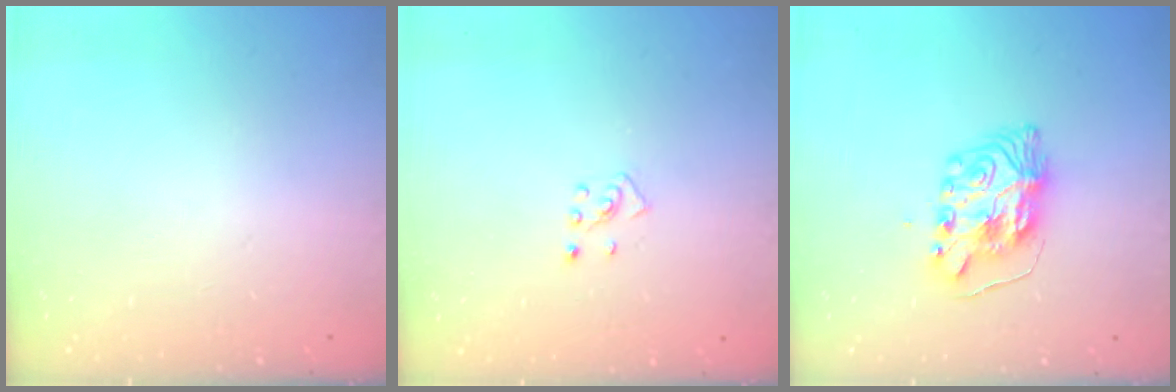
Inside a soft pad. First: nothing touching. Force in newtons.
{"total": 2.7, "press": 2.6, "slide": 0.9}
{"total": 8.1, "press": 8.1, "slide": 0.9}